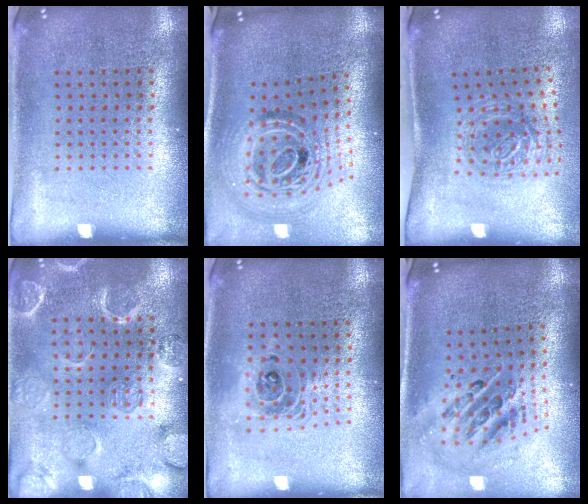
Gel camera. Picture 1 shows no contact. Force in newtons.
{"total": 2.1, "press": 1.6, "slide": 1.4}
{"total": 1.2, "press": 1.1, "slide": 0.6}
{"total": 2.5, "press": 2.5, "slide": 0.1}
{"total": 1.5, "press": 1.2, "slide": 0.9}
{"total": 1.7, "press": 1.4, "slide": 1.1}